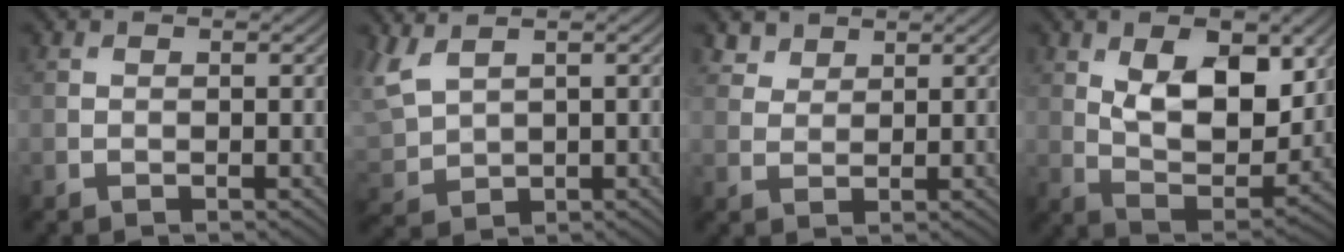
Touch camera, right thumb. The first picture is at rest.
{"total": 5.1, "force": [2.9, 2.6, 3.2], "torque": [-0.104, 0.001, 0.061]}
{"total": 2.4, "force": [1.9, 1.3, 0.5], "torque": [-0.015, 0.000, 0.045]}
{"total": 11.0, "force": [3.7, 5.8, 8.7], "torque": [-0.160, -0.016, 0.066]}